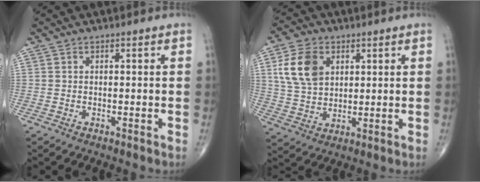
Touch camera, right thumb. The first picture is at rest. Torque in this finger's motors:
{"motor_torque": [0.80, 1.94, 0.10, -0.02, 0.37]}